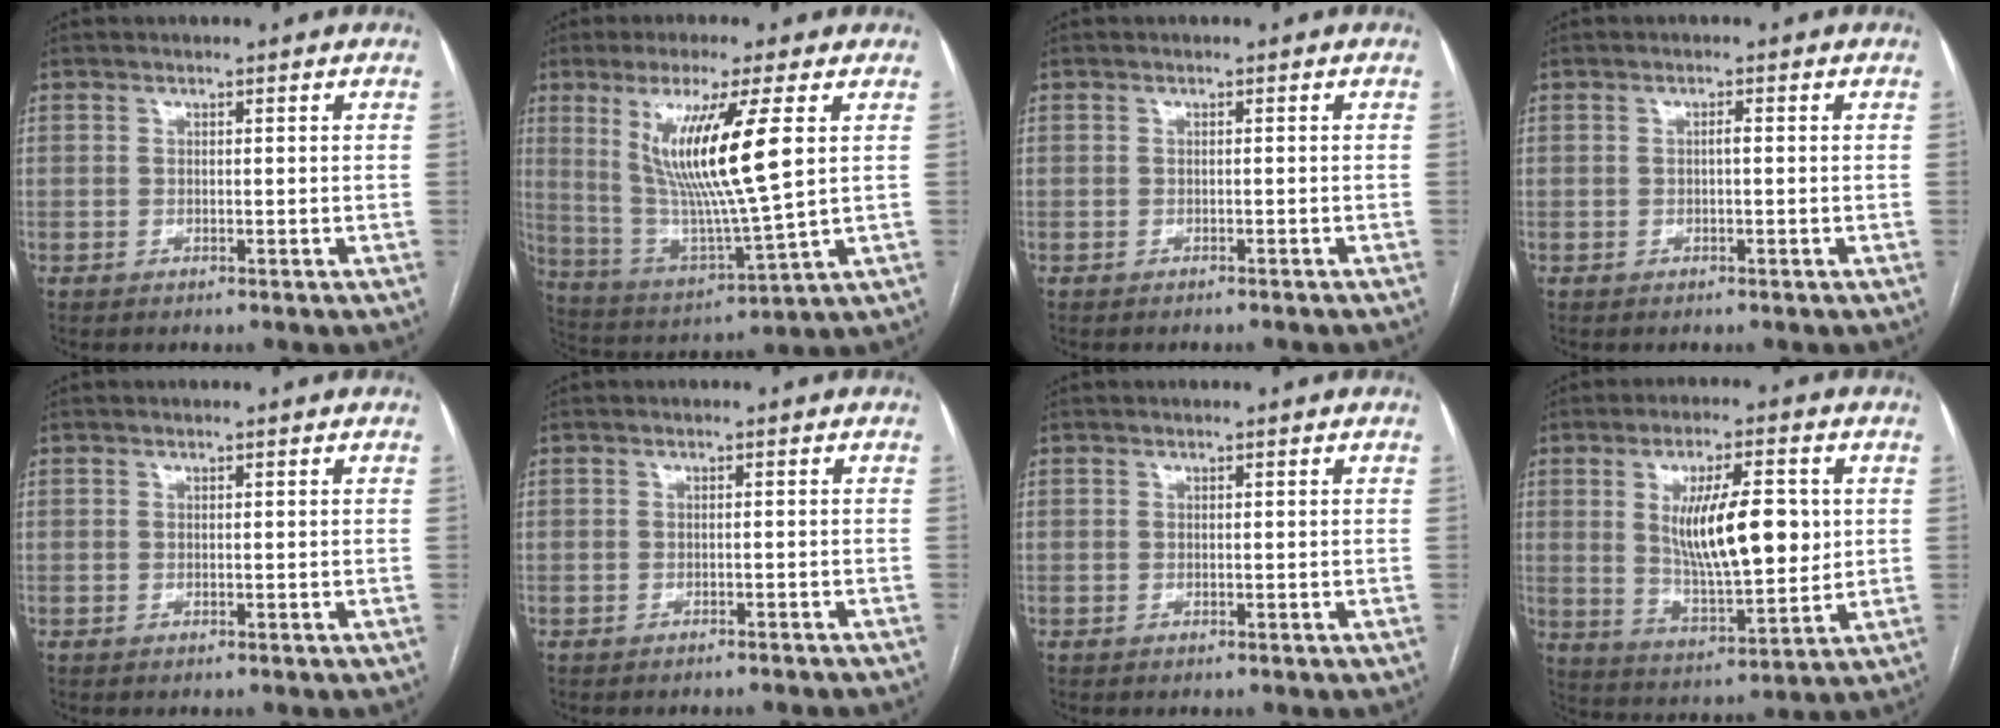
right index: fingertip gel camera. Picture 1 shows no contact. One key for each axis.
{"total": 15.4, "fx": 4.2, "fy": -0.1, "fz": 14.8, "tx": -0.294, "ty": -0.020, "tz": 0.083}
{"total": 2.0, "fx": -1.8, "fy": 0.2, "fz": 0.8, "tx": -0.013, "ty": -0.001, "tz": -0.020}
{"total": 0.8, "fx": -0.1, "fy": 0.1, "fz": 0.8, "tx": -0.013, "ty": 0.002, "tz": -0.001}
{"total": 0.0}
{"total": 3.9, "fx": -3.6, "fy": 0.5, "fz": 1.3, "tx": -0.020, "ty": -0.003, "tz": -0.042}
{"total": 0.0}
{"total": 13.6, "fx": 2.5, "fy": 3.7, "fz": 12.8, "tx": -0.227, "ty": -0.003, "tz": 0.048}